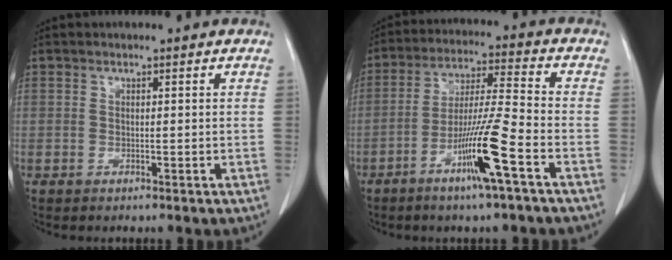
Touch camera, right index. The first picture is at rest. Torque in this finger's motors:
{"motor_torque": [2.07, -0.04, 0.94, 0.18]}